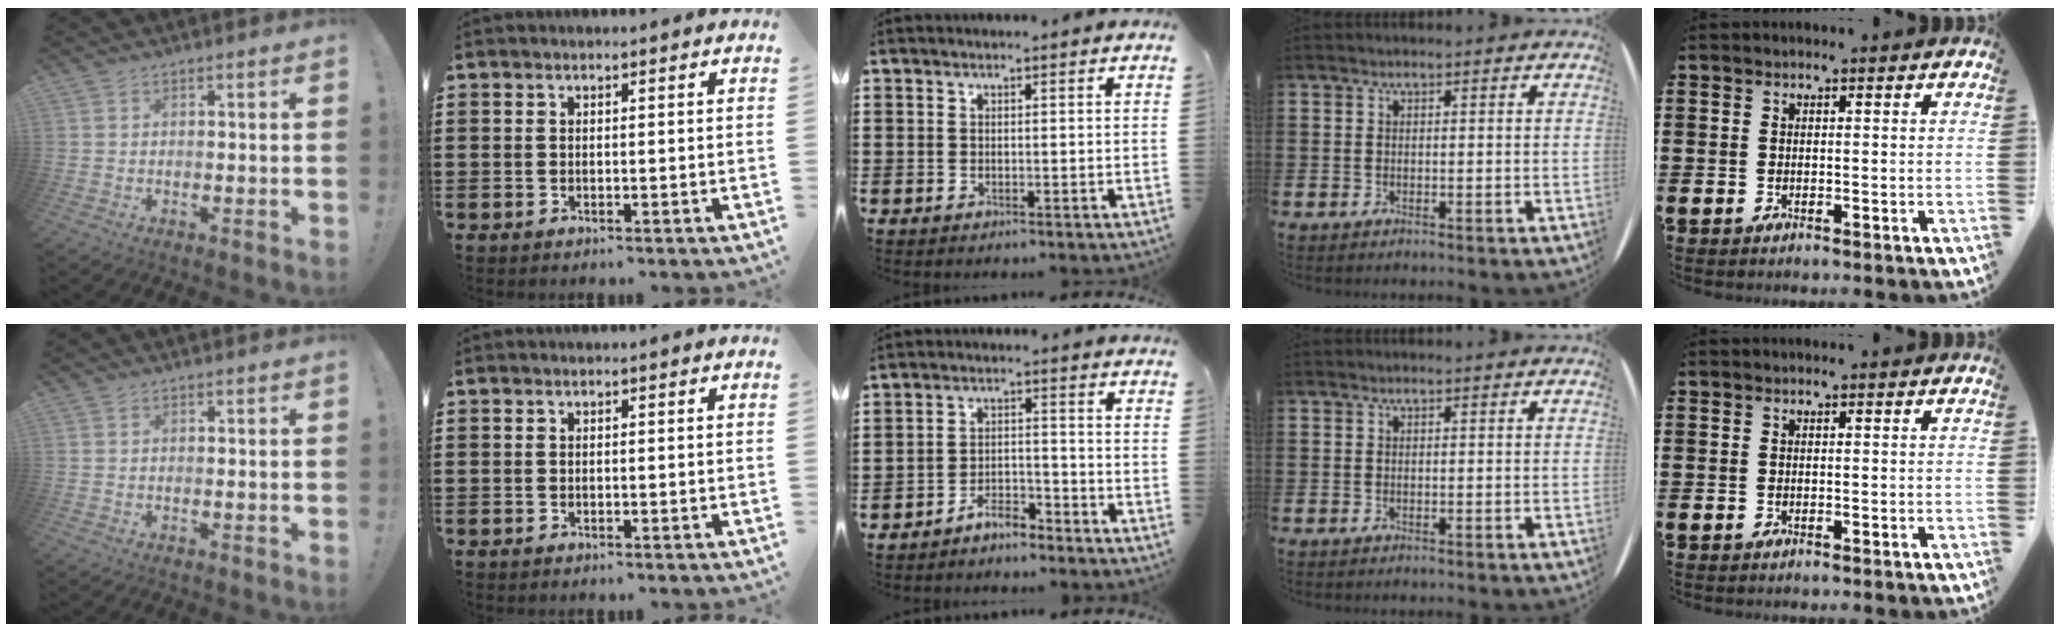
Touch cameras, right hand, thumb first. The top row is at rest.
{"middle": {"total": 4.2, "force": [-4.0, 0.7, 0.7], "torque": [-0.015, 0.008, -0.082]}}